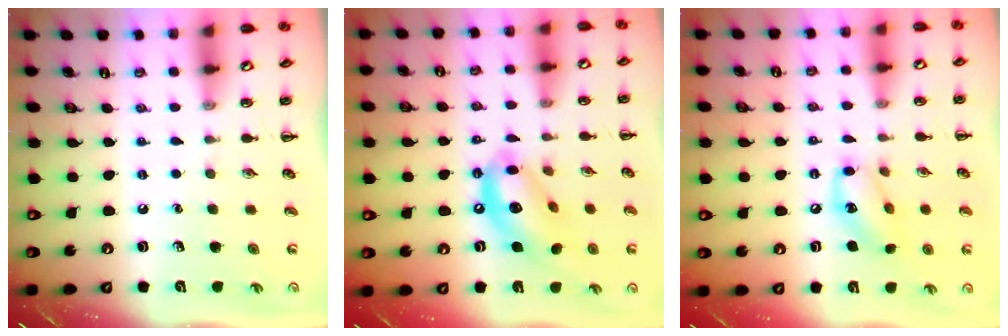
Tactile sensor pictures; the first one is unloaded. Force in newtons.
{"total": 14.1, "press": 13.8, "slide": 3.2}
{"total": 11.4, "press": 11.2, "slide": 1.9}